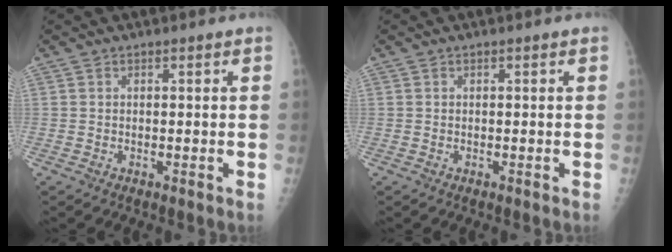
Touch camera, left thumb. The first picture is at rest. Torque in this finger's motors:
{"motor_torque": [0.00, 0.00, -0.01, 0.00, 0.00]}